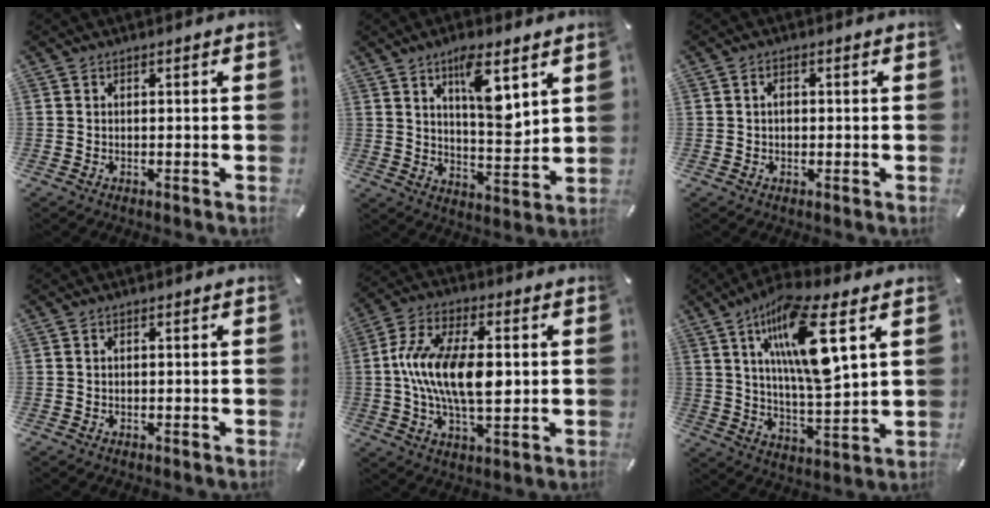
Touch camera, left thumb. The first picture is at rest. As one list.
[{"total": 11.1, "force": [6.2, 3.8, 8.4], "torque": [-0.135, -0.035, 0.103]}, {"total": 1.9, "force": [0.1, 1.3, 1.4], "torque": [-0.027, 0.007, -0.001]}, {"total": 0.0}, {"total": 16.0, "force": [0.5, 7.7, 14.1], "torque": [-0.286, -0.002, 0.004]}, {"total": 16.5, "force": [7.5, 4.2, 14.1], "torque": [-0.278, -0.019, 0.116]}]